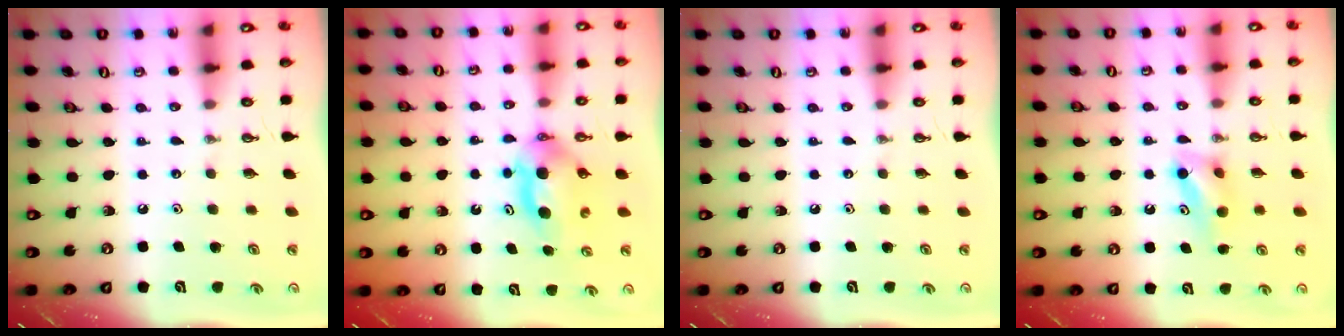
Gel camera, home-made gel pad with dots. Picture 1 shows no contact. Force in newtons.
{"total": 8.6, "press": 5.1, "slide": 6.9}
{"total": 0.0}
{"total": 6.2, "press": 6.2, "slide": 0.8}